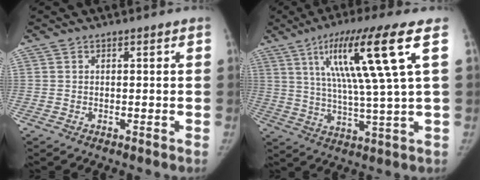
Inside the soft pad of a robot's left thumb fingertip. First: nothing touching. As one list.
[{"total": 16.3, "force": [6.0, 0.4, 15.1], "torque": [-0.272, -0.018, 0.099]}]